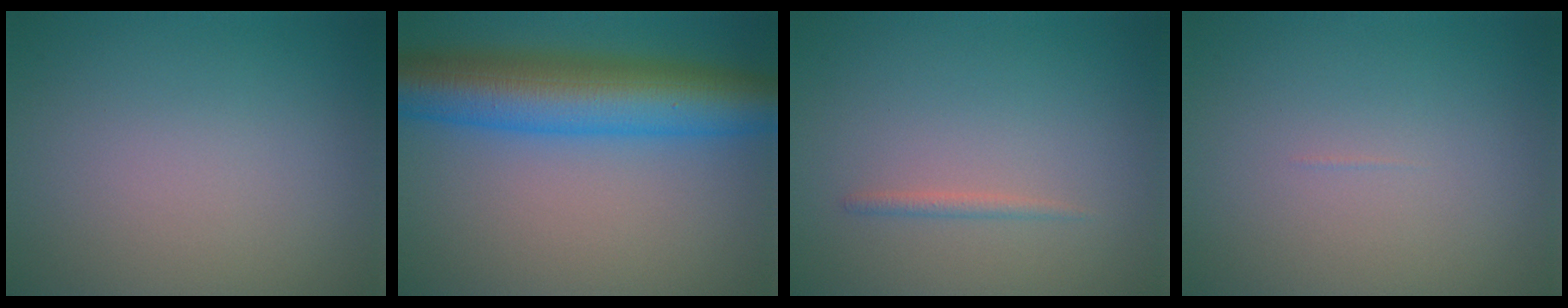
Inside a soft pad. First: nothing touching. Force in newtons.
{"total": 10.3, "press": 10.3, "slide": 0.1}
{"total": 0.8, "press": 0.8, "slide": 0.0}
{"total": 0.0}